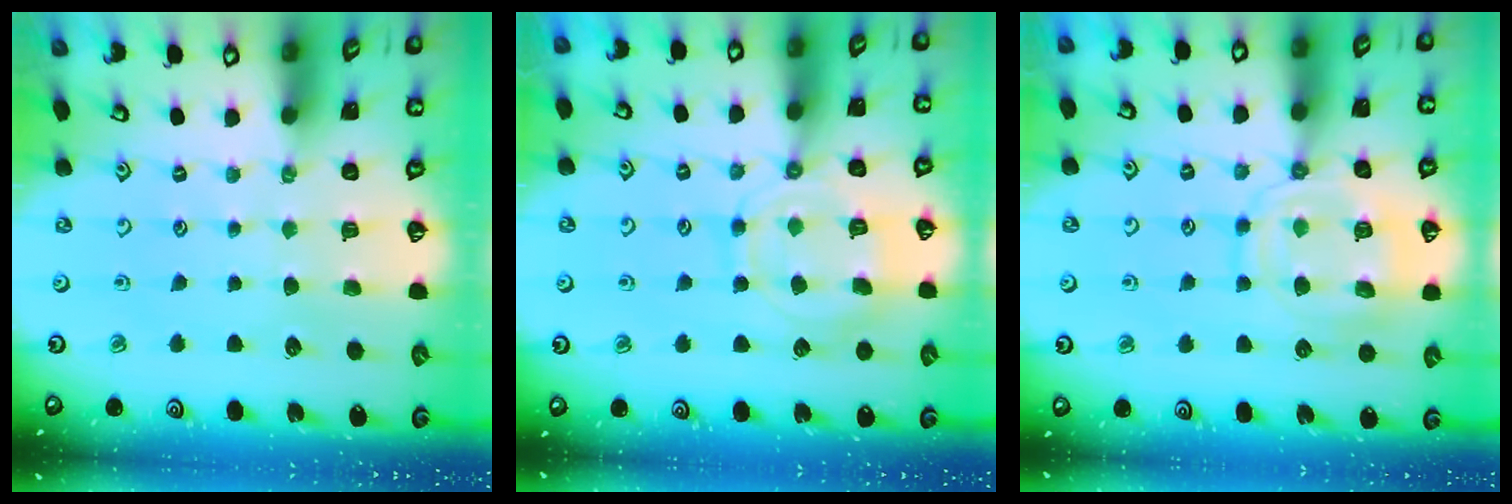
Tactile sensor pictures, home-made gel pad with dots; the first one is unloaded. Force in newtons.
{"total": 11.2, "press": 11.1, "slide": 1.1}
{"total": 13.5, "press": 13.5, "slide": 1.2}